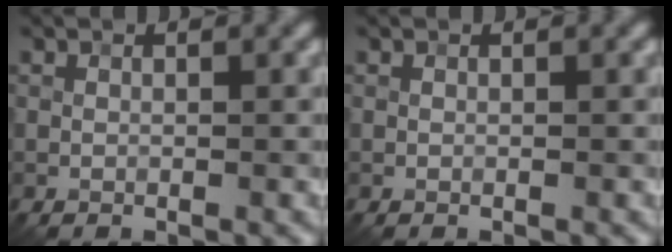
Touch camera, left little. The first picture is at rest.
{"total": 0.0}